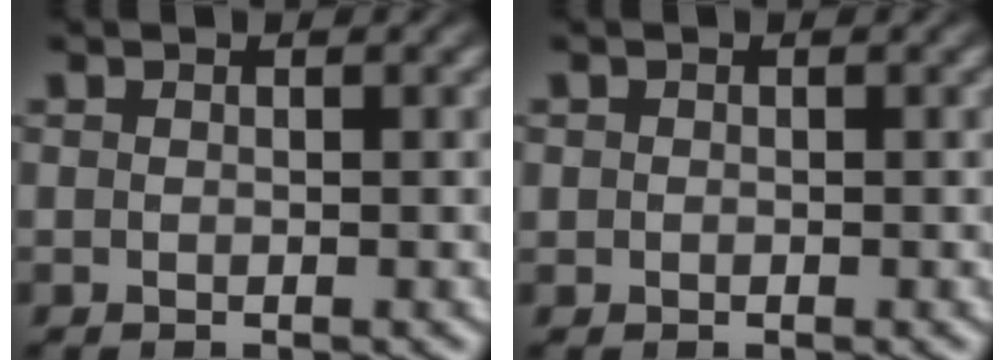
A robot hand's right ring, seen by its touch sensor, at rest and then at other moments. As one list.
[{"total": 0.0}]